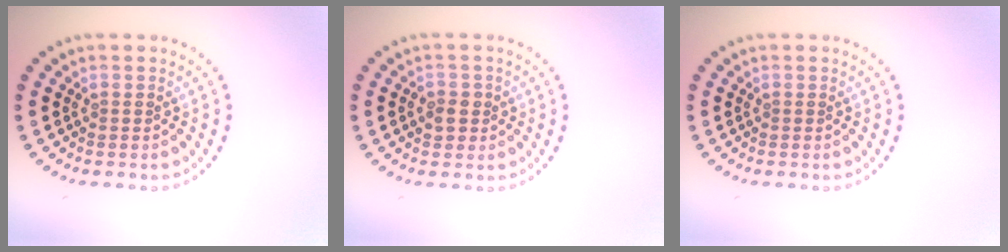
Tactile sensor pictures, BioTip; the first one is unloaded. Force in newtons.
{"total": 1.7, "press": 1.7, "slide": 0.4}
{"total": 0.0}